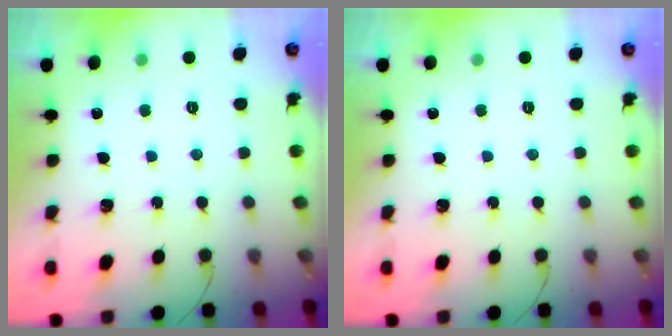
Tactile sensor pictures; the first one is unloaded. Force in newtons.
{"total": 0.0}